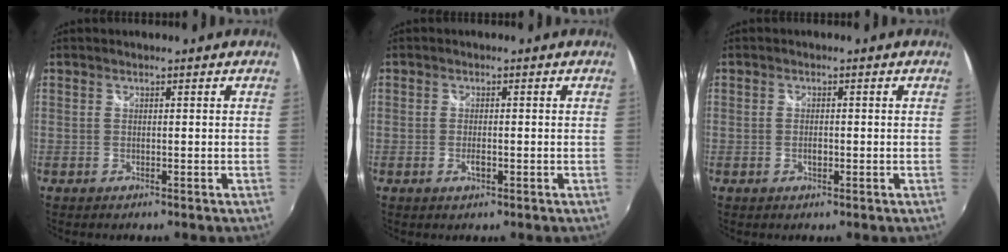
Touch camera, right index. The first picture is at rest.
{"total": 1.9, "force": [-0.6, 0.9, 1.6], "torque": [-0.029, -0.003, -0.011]}
{"total": 1.6, "force": [-0.4, 1.0, 1.2], "torque": [-0.021, 0.000, -0.008]}